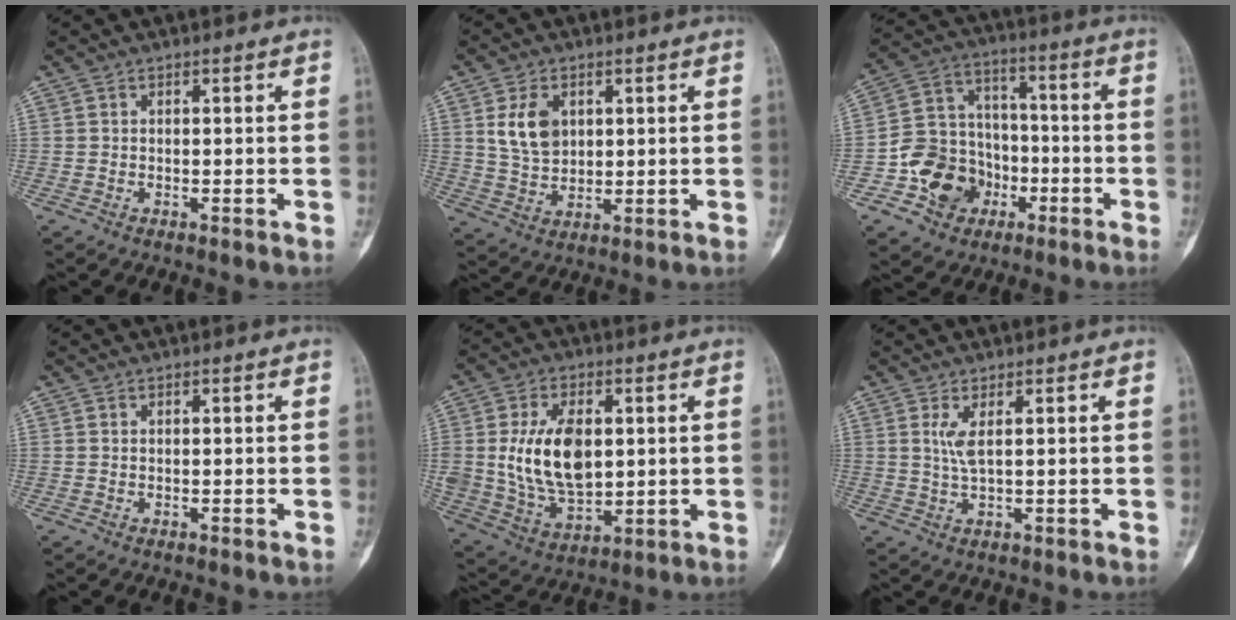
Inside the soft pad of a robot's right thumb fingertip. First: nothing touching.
{"total": 7.6, "force": [2.4, 5.2, 5.0], "torque": [-0.073, -0.012, 0.052]}
{"total": 13.2, "force": [-5.1, 11.1, 5.0], "torque": [-0.048, 0.055, -0.085]}
{"total": 0.0}
{"total": 15.8, "force": [2.1, 9.7, 12.3], "torque": [-0.207, -0.011, 0.051]}
{"total": 2.8, "force": [0.8, 0.3, 2.7], "torque": [-0.067, -0.006, 0.024]}